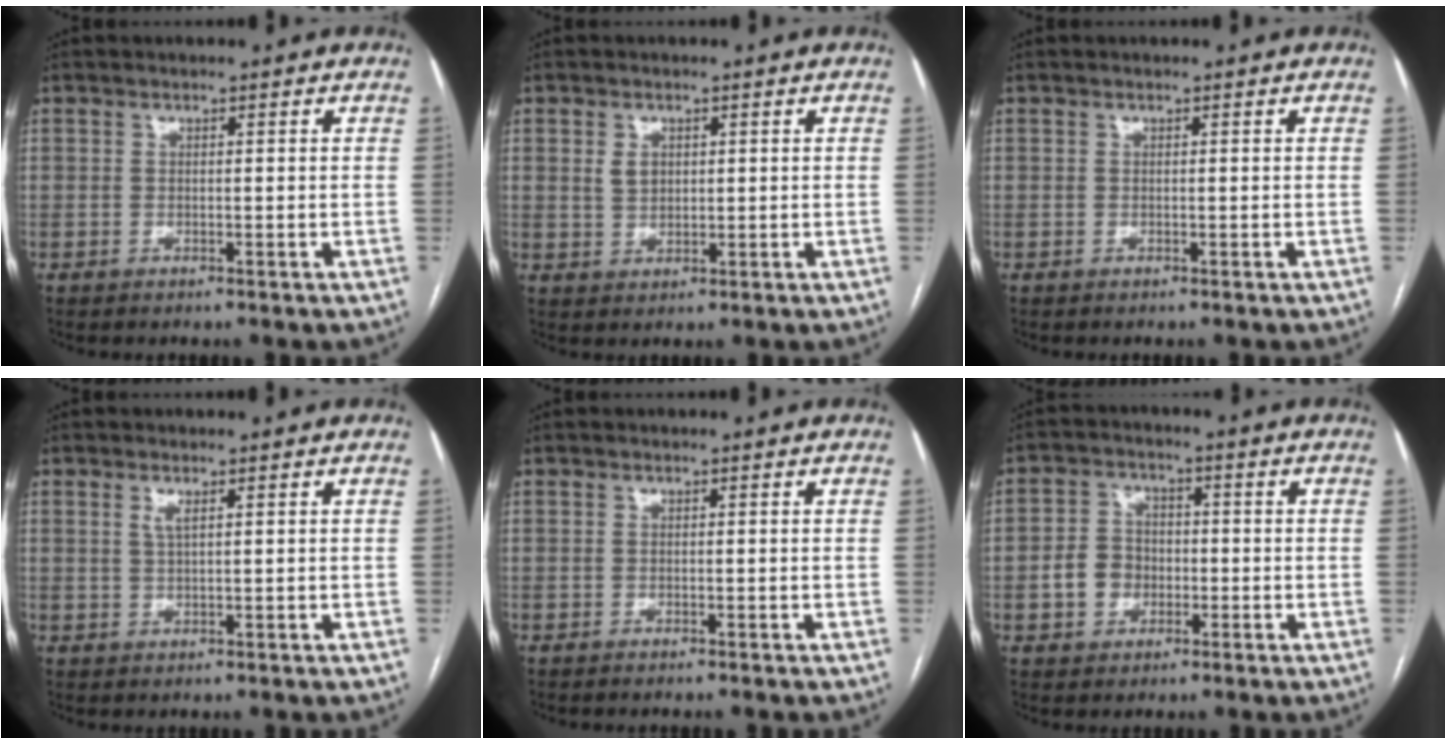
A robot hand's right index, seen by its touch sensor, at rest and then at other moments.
{"total": 2.6, "force": [0.8, 2.0, 1.5], "torque": [-0.029, 0.004, 0.019]}
{"total": 0.0}
{"total": 1.5, "force": [0.7, 0.2, 1.3], "torque": [-0.033, 0.000, 0.014]}
{"total": 1.3, "force": [-1.2, -0.2, 0.5], "torque": [-0.004, 0.000, -0.016]}
{"total": 5.4, "force": [-1.3, 4.5, 2.6], "torque": [-0.057, 0.019, -0.021]}